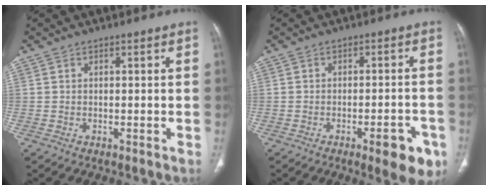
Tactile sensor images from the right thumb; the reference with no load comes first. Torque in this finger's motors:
{"motor_torque": [1.24, 1.38, -0.25, -0.06, 0.16]}